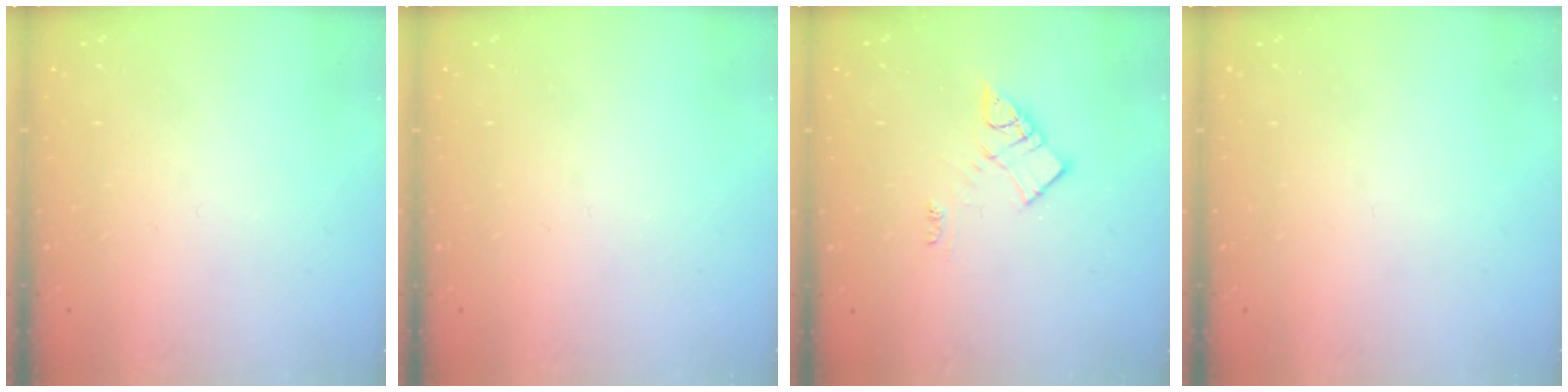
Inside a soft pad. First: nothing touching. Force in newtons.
{"total": 0.0}
{"total": 10.5, "press": 10.5, "slide": 0.4}
{"total": 0.0}